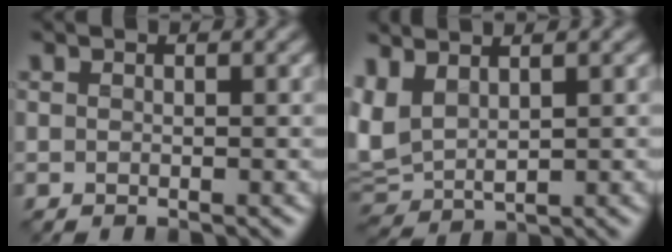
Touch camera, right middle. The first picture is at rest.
{"total": 3.2, "force": [1.3, 1.8, 2.3], "torque": [-0.063, 0.008, 0.027]}